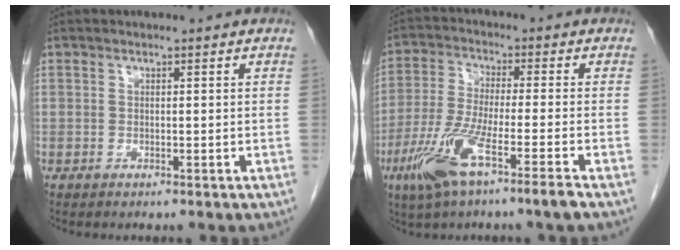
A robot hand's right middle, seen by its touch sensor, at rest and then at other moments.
{"total": 10.4, "force": [-5.6, 0.0, 8.7], "torque": [-0.180, -0.020, -0.110]}